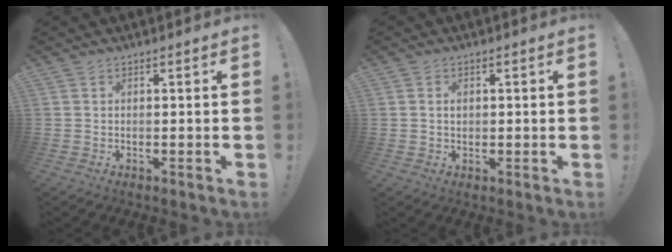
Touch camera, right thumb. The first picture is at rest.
{"total": 1.7, "force": [0.1, 1.3, 1.1], "torque": [-0.006, -0.001, -0.002]}